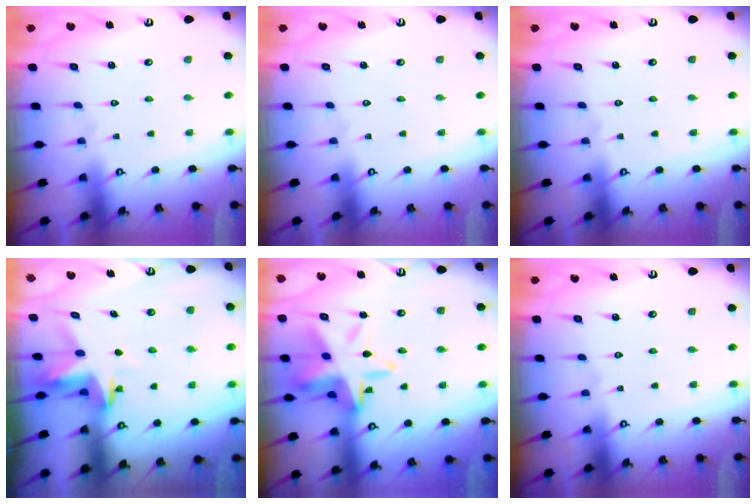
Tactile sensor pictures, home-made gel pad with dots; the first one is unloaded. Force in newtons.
{"total": 0.0}
{"total": 0.0}
{"total": 3.9, "press": 3.8, "slide": 0.3}
{"total": 17.9, "press": 17.8, "slide": 2.0}
{"total": 0.0}